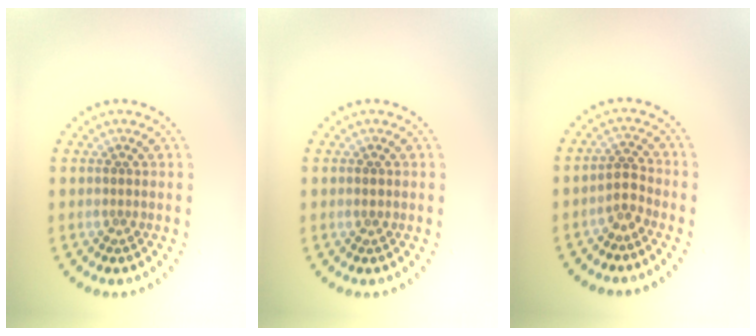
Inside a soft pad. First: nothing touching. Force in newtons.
{"total": 0.8, "press": 0.8, "slide": 0.2}
{"total": 1.9, "press": 1.6, "slide": 1.0}